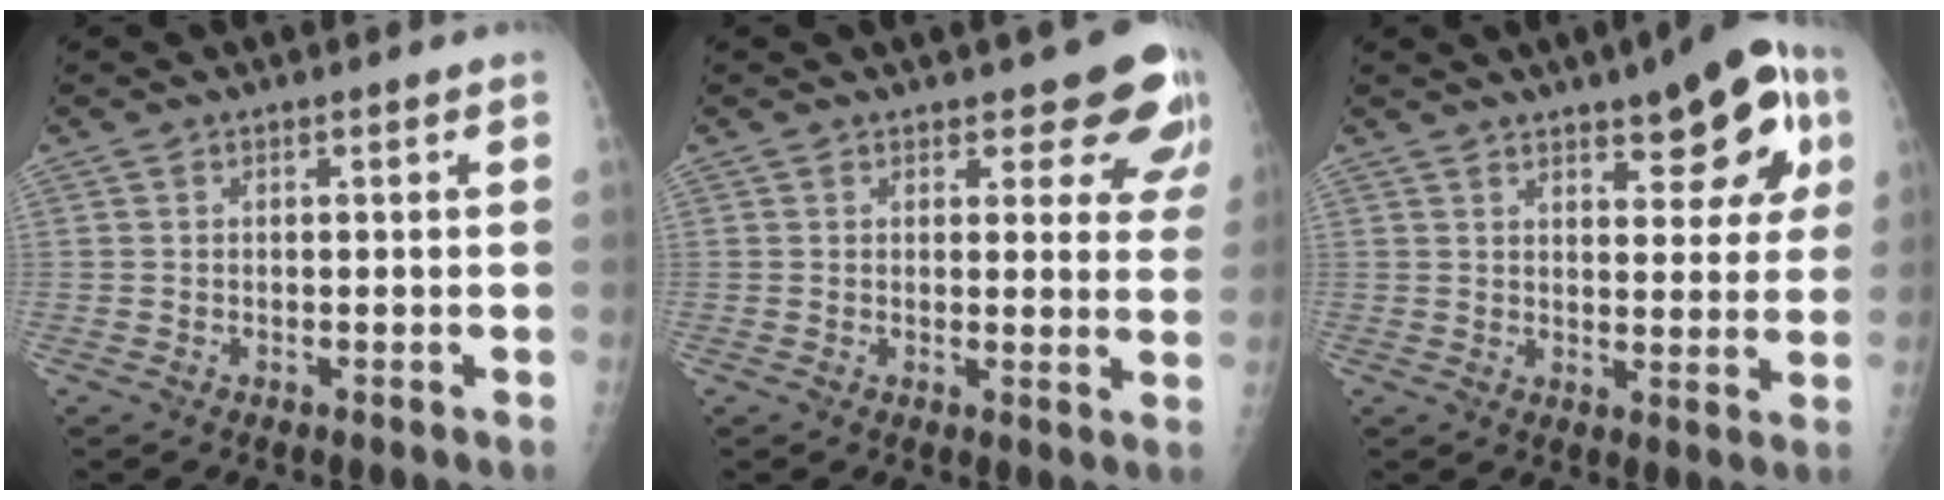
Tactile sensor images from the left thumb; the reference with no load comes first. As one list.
[{"total": 9.6, "force": [7.4, 3.8, 4.7], "torque": [-0.009, -0.038, 0.071]}, {"total": 14.1, "force": [6.7, 5.4, 11.2], "torque": [-0.100, -0.012, 0.083]}]